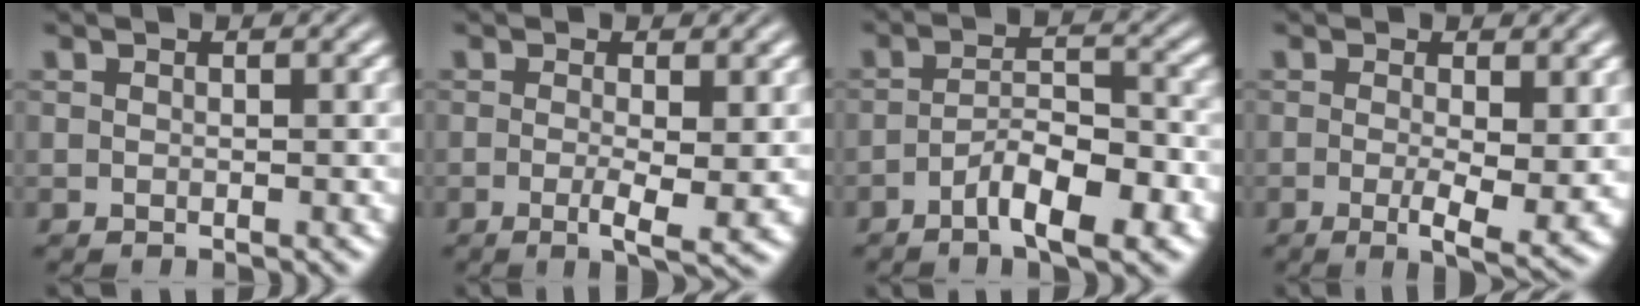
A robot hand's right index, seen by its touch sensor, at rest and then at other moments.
{"total": 3.4, "force": [-1.0, 0.4, 3.2], "torque": [-0.054, -0.018, -0.012]}
{"total": 5.0, "force": [-3.1, 1.2, 3.7], "torque": [-0.043, -0.004, -0.053]}
{"total": 4.8, "force": [-1.7, 1.1, 4.4], "torque": [-0.070, -0.029, -0.019]}